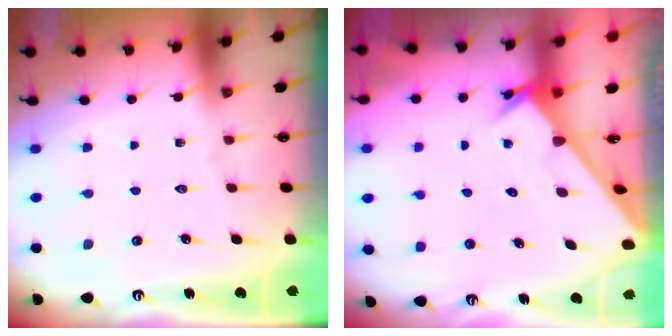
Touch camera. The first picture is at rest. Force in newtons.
{"total": 2.4, "press": 2.4, "slide": 0.2}